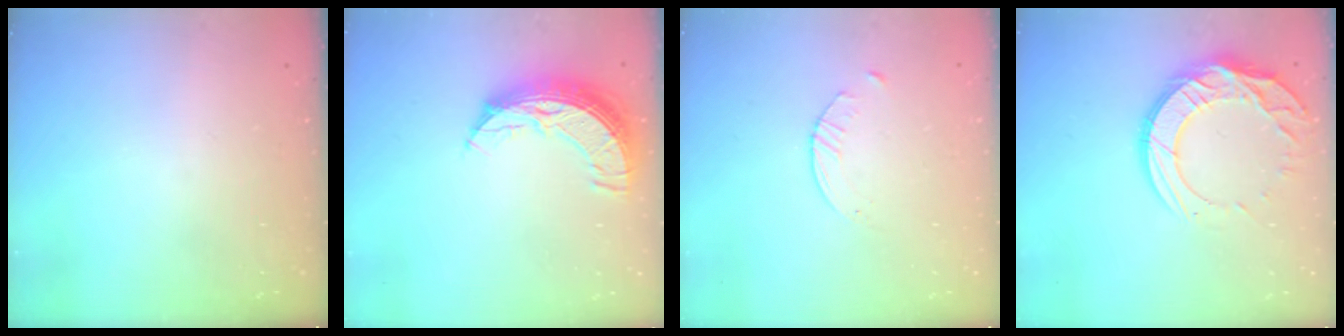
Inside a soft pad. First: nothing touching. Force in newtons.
{"total": 10.9, "press": 10.9, "slide": 0.9}
{"total": 2.0, "press": 2.0, "slide": 0.3}
{"total": 15.5, "press": 15.5, "slide": 1.1}